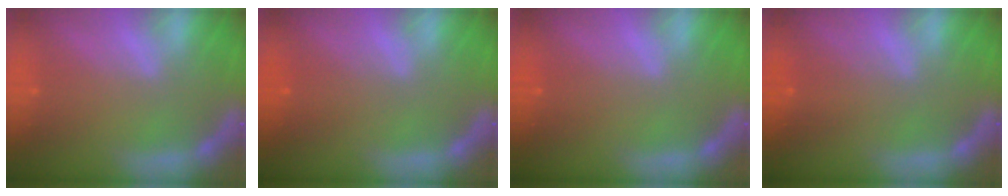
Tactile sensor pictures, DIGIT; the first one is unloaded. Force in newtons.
{"total": 2.0}
{"total": 0.9}
{"total": 2.5}